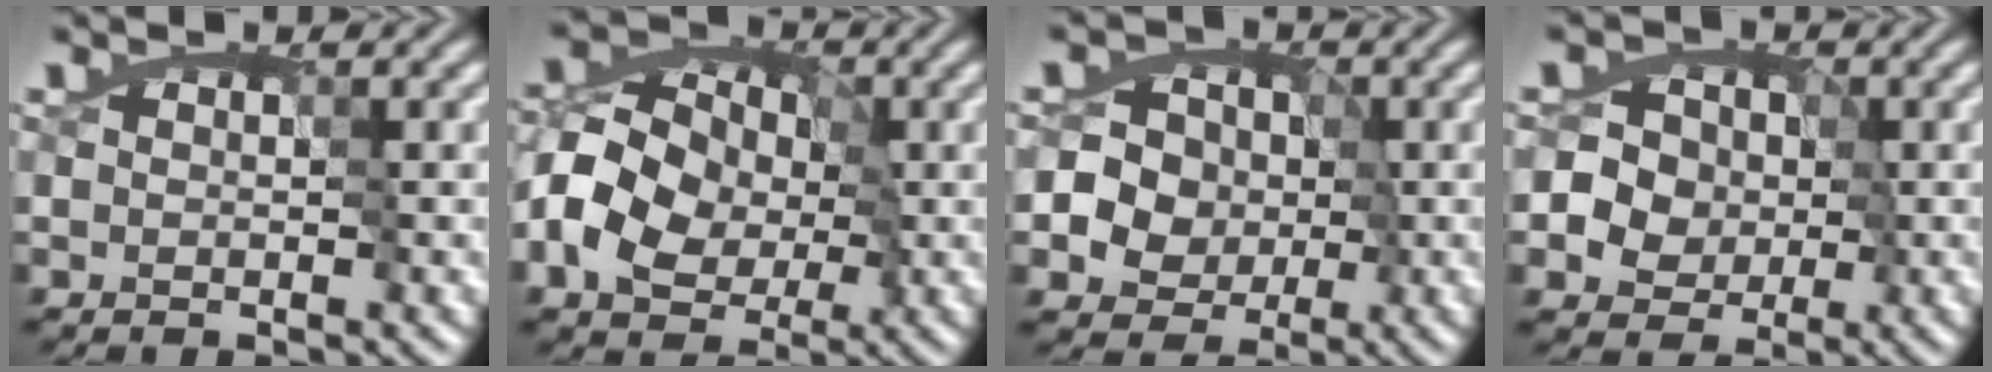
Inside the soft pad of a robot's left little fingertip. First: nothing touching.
{"total": 9.1, "force": [-2.9, 6.8, 5.2], "torque": [-0.087, -0.001, -0.059]}
{"total": 8.9, "force": [-1.2, 8.2, 3.1], "torque": [-0.063, 0.027, -0.050]}
{"total": 8.2, "force": [-0.3, 7.5, 3.4], "torque": [-0.054, 0.032, -0.030]}